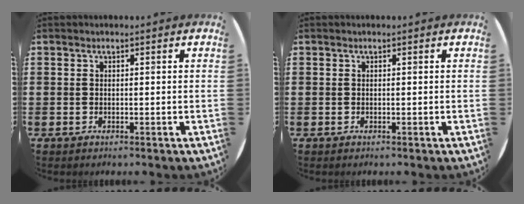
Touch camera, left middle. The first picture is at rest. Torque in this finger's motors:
{"motor_torque": [0.00, 0.00, -0.01, 0.00]}